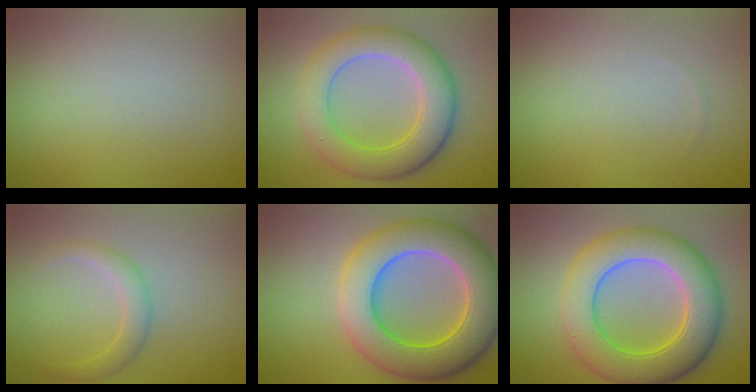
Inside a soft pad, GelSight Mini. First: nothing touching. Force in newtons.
{"total": 7.1, "press": 7.1, "slide": 0.3}
{"total": 0.0}
{"total": 1.9, "press": 1.9, "slide": 0.1}
{"total": 10.6, "press": 10.6, "slide": 0.2}
{"total": 9.2, "press": 9.2, "slide": 0.4}